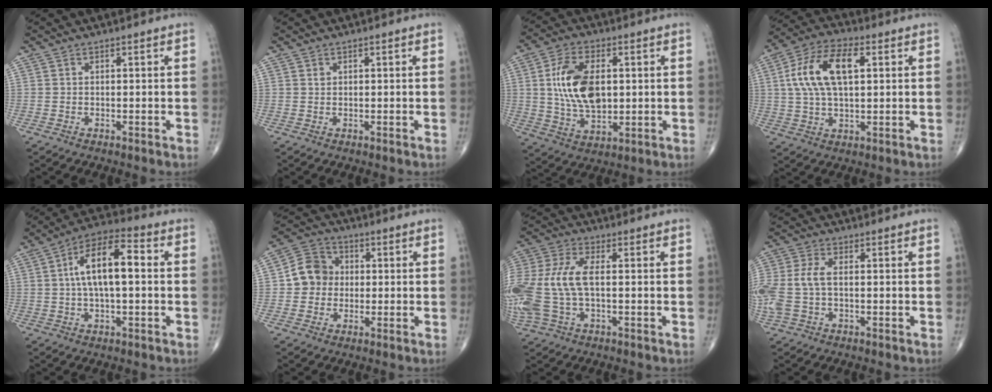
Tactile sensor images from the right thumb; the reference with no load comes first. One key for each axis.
{"total": 0.5, "fx": 0.3, "fy": 0.4, "fz": 0.2, "tx": 0.001, "ty": -0.001, "tz": 0.006}
{"total": 13.6, "fx": 1.8, "fy": 7.8, "fz": 11.1, "tx": -0.198, "ty": -0.005, "tz": 0.037}
{"total": 13.5, "fx": 3.0, "fy": 6.6, "fz": 11.3, "tx": -0.224, "ty": 0.018, "tz": 0.055}
{"total": 12.6, "fx": 1.3, "fy": 5.2, "fz": 11.4, "tx": -0.204, "ty": 0.031, "tz": 0.013}
{"total": 7.8, "fx": -0.1, "fy": 7.1, "fz": 3.2, "tx": -0.029, "ty": 0.020, "tz": -0.014}
{"total": 15.5, "fx": -0.6, "fy": 7.7, "fz": 13.5, "tx": -0.345, "ty": 0.016, "tz": -0.007}
{"total": 8.8, "fx": -0.5, "fy": 5.1, "fz": 7.2, "tx": -0.198, "ty": 0.016, "tz": -0.008}